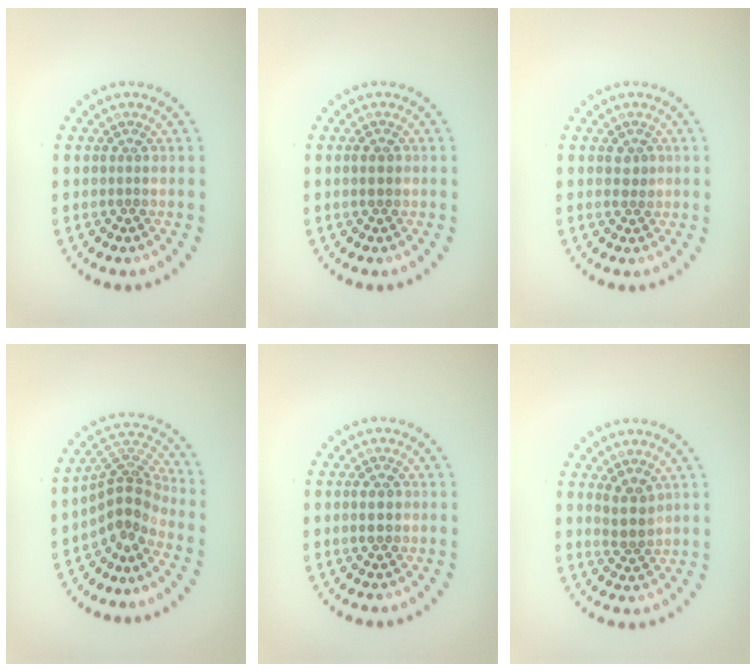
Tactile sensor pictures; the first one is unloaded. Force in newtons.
{"total": 1.5, "press": 1.5, "slide": 0.1}
{"total": 1.1, "press": 1.0, "slide": 0.4}
{"total": 3.9, "press": 2.7, "slide": 2.8}
{"total": 1.4, "press": 1.4, "slide": 0.2}
{"total": 2.1, "press": 1.8, "slide": 1.1}